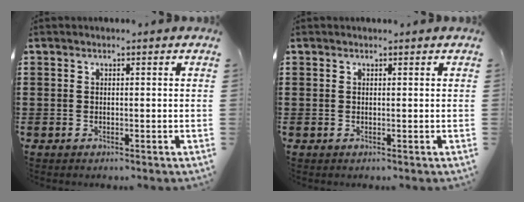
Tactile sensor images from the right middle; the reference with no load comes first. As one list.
[{"total": 0.0}]